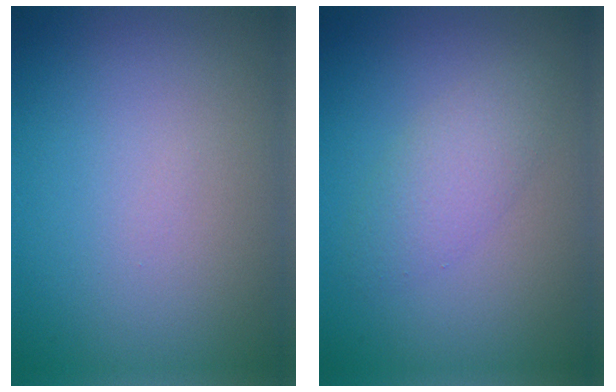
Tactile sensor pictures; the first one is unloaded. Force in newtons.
{"total": 2.5, "press": 2.5, "slide": 0.0}